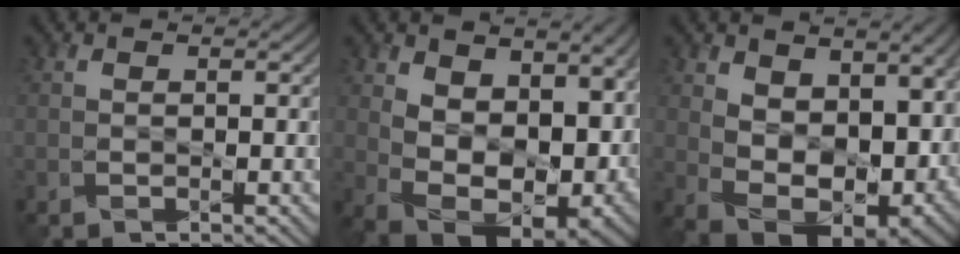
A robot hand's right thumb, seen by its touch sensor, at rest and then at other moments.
{"total": 12.9, "force": [3.7, 7.9, 9.4], "torque": [-0.191, -0.020, 0.076]}
{"total": 11.4, "force": [3.7, 7.1, 8.1], "torque": [-0.171, -0.016, 0.072]}